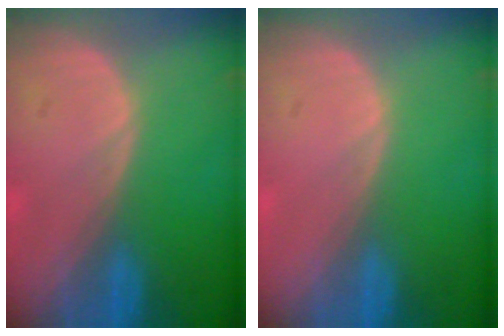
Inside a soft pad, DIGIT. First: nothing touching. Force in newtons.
{"total": 0.0}